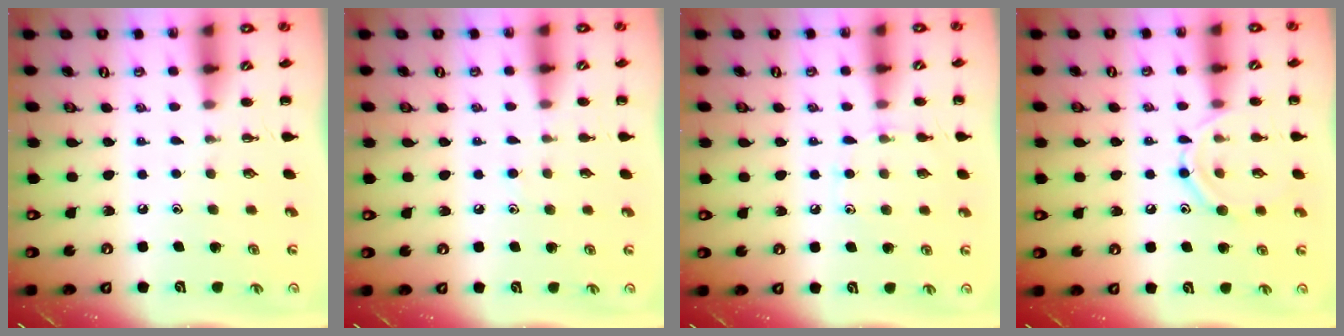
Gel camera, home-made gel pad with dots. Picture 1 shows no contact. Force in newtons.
{"total": 5.3, "press": 4.9, "slide": 2.1}
{"total": 6.2, "press": 5.9, "slide": 1.6}
{"total": 10.6, "press": 10.6, "slide": 0.8}